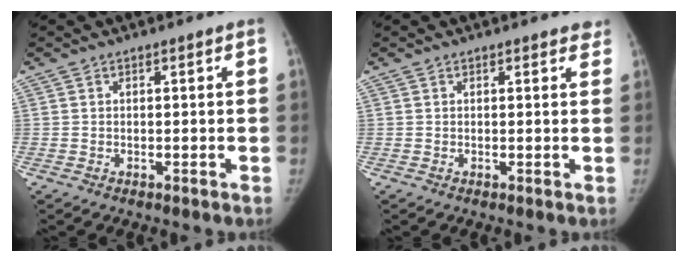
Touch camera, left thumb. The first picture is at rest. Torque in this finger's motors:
{"motor_torque": [1.44, 0.74, 0.49, -0.41, 0.03]}